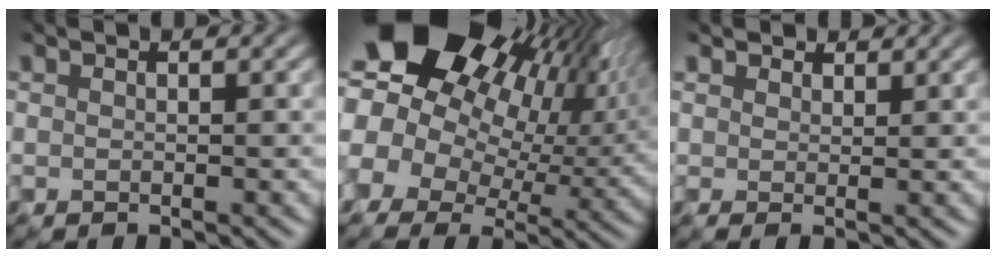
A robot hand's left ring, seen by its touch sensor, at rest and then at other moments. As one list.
[{"total": 17.2, "force": [5.8, 11.6, 11.2], "torque": [-0.178, 0.028, 0.101]}, {"total": 1.7, "force": [1.2, 1.0, 0.5], "torque": [-0.010, -0.002, 0.018]}]